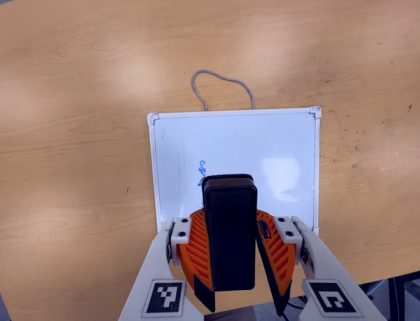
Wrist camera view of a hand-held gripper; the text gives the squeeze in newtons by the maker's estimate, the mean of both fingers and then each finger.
{"total": 10.1, "left": 10.1, "right": 10.2}